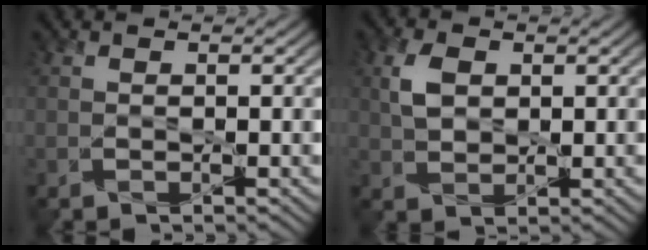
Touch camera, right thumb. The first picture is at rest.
{"total": 3.7, "force": [1.1, 2.4, 2.6], "torque": [-0.063, 0.011, 0.021]}